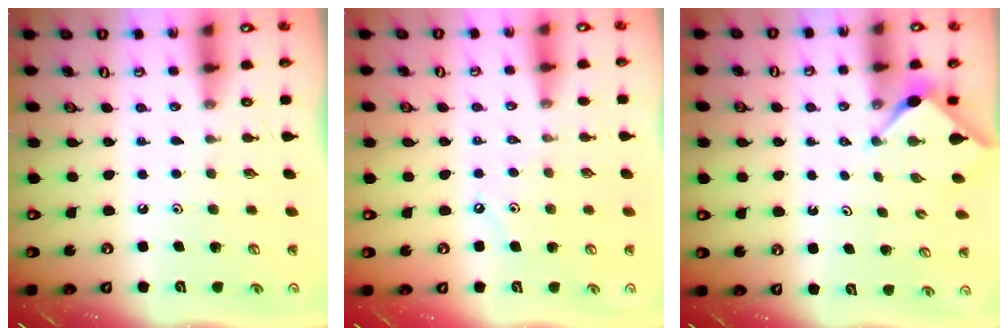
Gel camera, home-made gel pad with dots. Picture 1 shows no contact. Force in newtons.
{"total": 4.0, "press": 3.9, "slide": 0.6}
{"total": 3.0, "press": 3.0, "slide": 0.3}